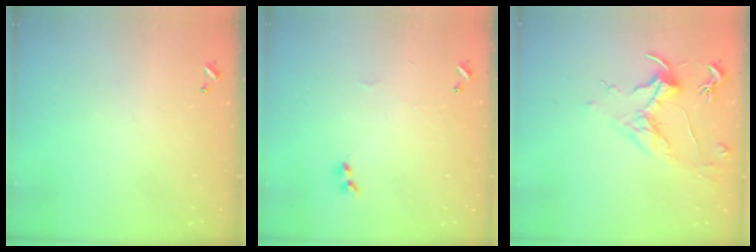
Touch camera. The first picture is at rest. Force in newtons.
{"total": 2.1, "press": 2.1, "slide": 0.5}
{"total": 1.6, "press": 1.4, "slide": 0.7}